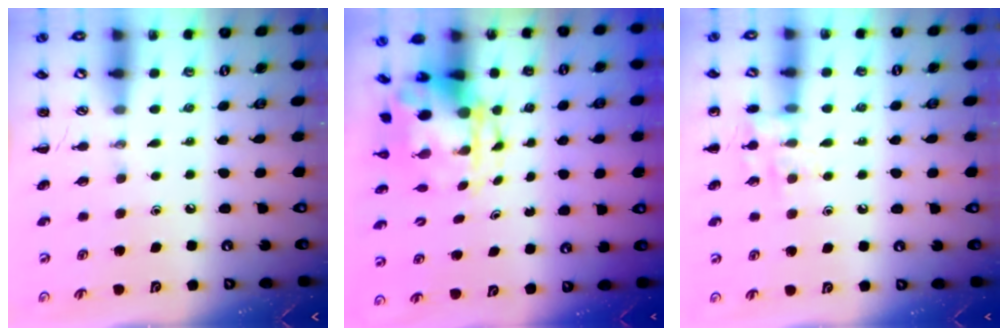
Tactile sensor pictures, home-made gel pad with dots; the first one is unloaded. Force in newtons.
{"total": 4.4, "press": 4.2, "slide": 1.1}
{"total": 9.4, "press": 9.4, "slide": 0.6}